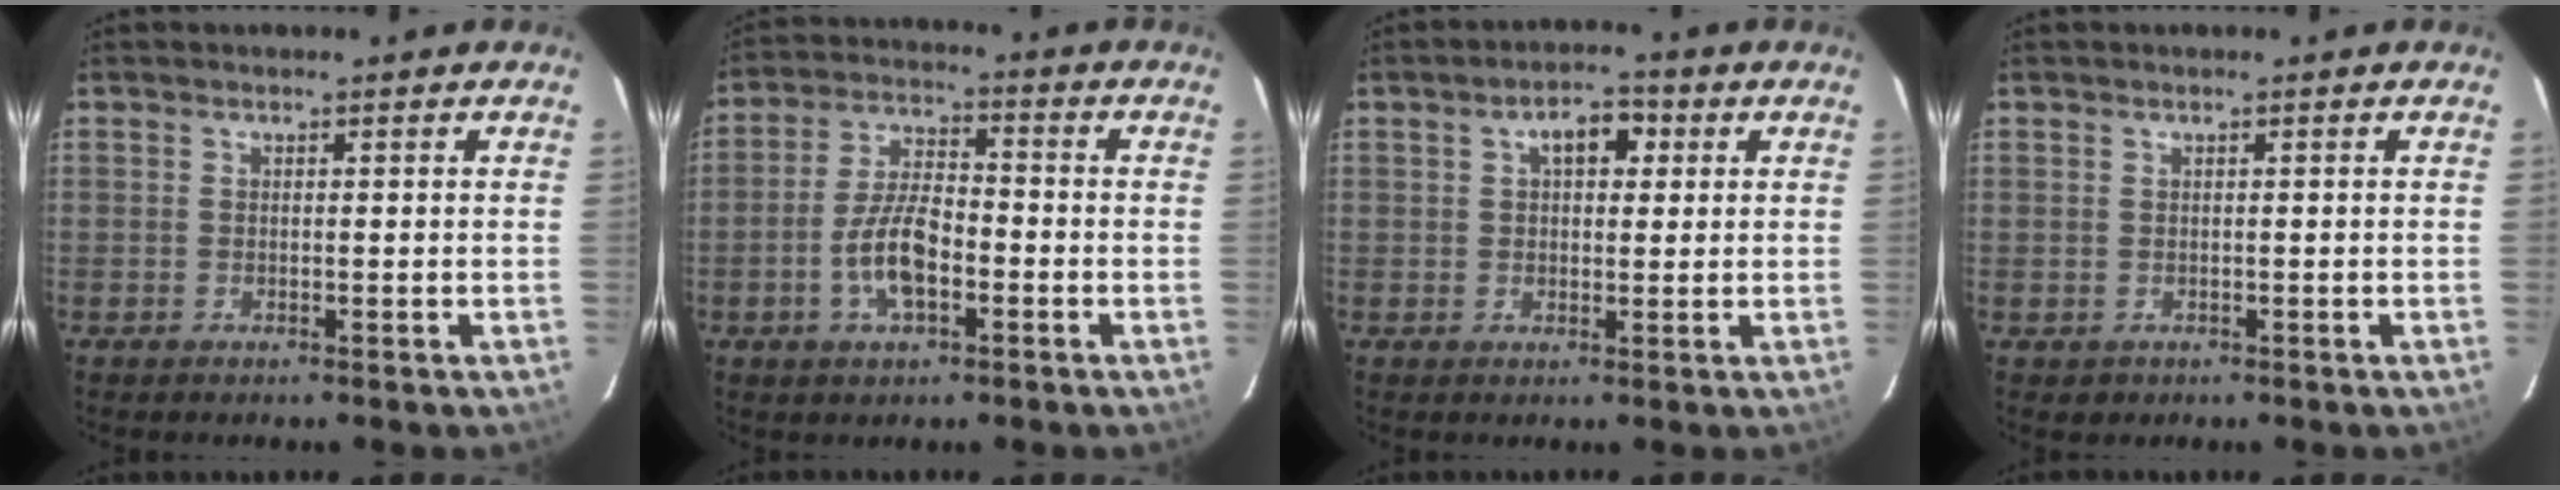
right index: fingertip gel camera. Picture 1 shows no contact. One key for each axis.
{"total": 8.6, "fx": -3.4, "fy": 3.6, "fz": 7.0, "tx": -0.145, "ty": 0.008, "tz": -0.060}
{"total": 5.1, "fx": 1.7, "fy": 3.0, "fz": 3.8, "tx": -0.059, "ty": 0.021, "tz": 0.027}
{"total": 1.5, "fx": 0.0, "fy": 1.5, "fz": 0.1, "tx": 0.001, "ty": 0.002, "tz": 0.004}